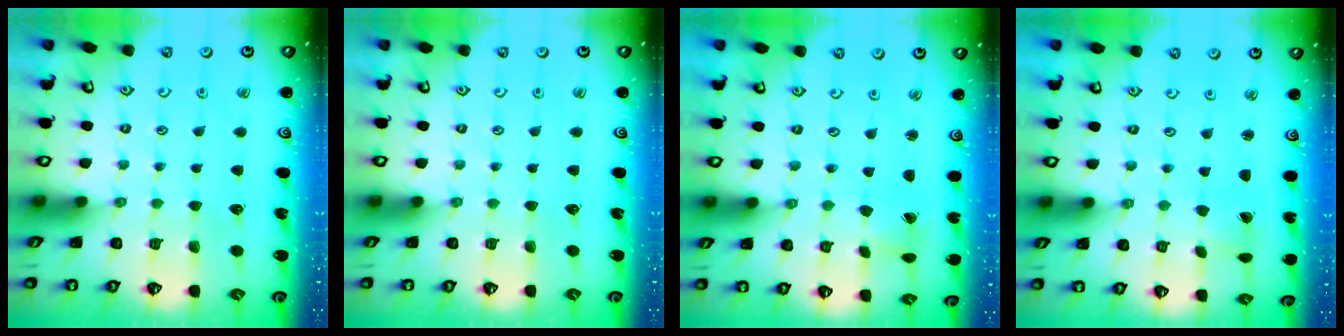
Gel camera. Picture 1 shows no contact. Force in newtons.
{"total": 0.0}
{"total": 1.5, "press": 1.5, "slide": 0.0}
{"total": 1.0, "press": 1.0, "slide": 0.1}